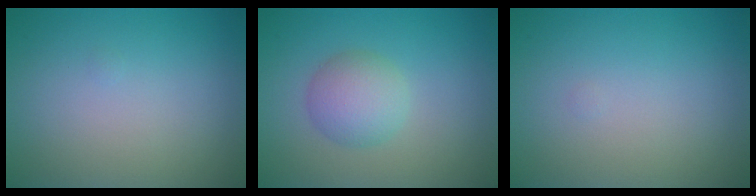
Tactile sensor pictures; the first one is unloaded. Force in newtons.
{"total": 3.2, "press": 3.2, "slide": 0.1}
{"total": 0.0}